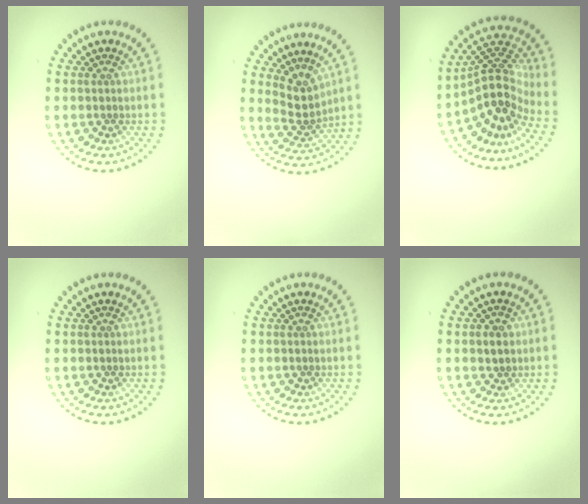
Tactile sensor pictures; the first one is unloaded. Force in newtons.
{"total": 2.8, "press": 2.0, "slide": 1.9}
{"total": 5.1, "press": 3.7, "slide": 3.6}
{"total": 0.0}
{"total": 0.0}
{"total": 1.1, "press": 1.0, "slide": 0.4}